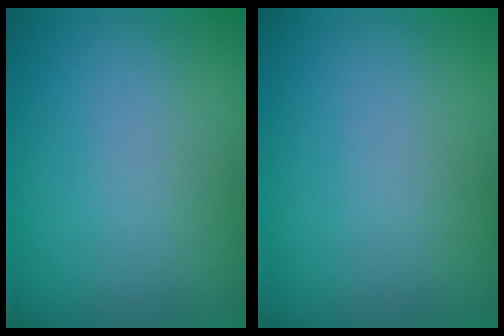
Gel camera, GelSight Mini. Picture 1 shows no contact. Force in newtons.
{"total": 0.0}